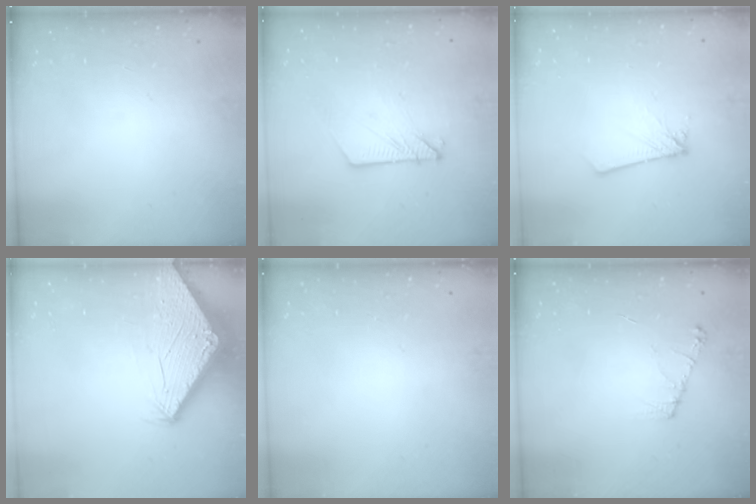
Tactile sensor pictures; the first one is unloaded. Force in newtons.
{"total": 7.9, "press": 7.8, "slide": 0.4}
{"total": 1.8, "press": 1.8, "slide": 0.2}
{"total": 2.8, "press": 2.8, "slide": 0.1}
{"total": 0.0}
{"total": 5.4, "press": 5.3, "slide": 0.7}